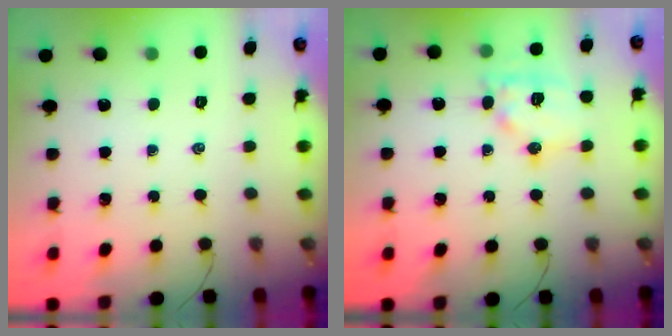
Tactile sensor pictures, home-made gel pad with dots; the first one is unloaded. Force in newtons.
{"total": 11.3, "press": 11.3, "slide": 0.9}